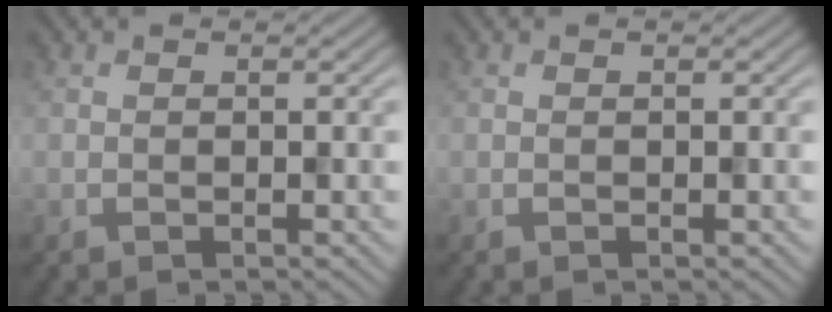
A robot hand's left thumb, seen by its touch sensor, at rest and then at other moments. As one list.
[{"total": 0.0}]